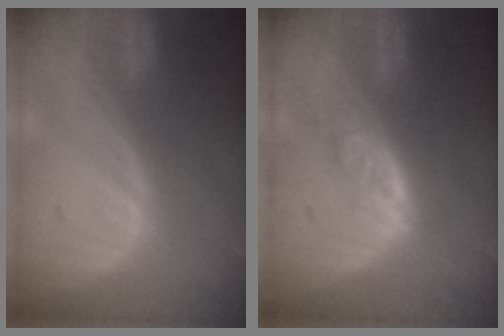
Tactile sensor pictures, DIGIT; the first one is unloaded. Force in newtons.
{"total": 4.3, "press": 4.0, "slide": 1.3}